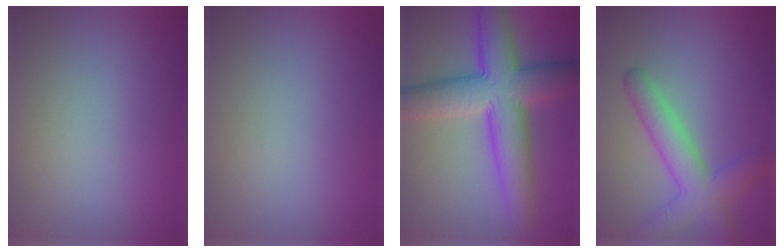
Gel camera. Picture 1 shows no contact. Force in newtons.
{"total": 0.0}
{"total": 10.4, "press": 10.4, "slide": 0.3}
{"total": 5.5, "press": 5.5, "slide": 0.2}